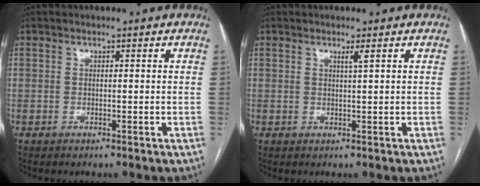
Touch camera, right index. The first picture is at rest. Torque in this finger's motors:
{"motor_torque": [0.15, 0.19, 0.00, 0.02]}